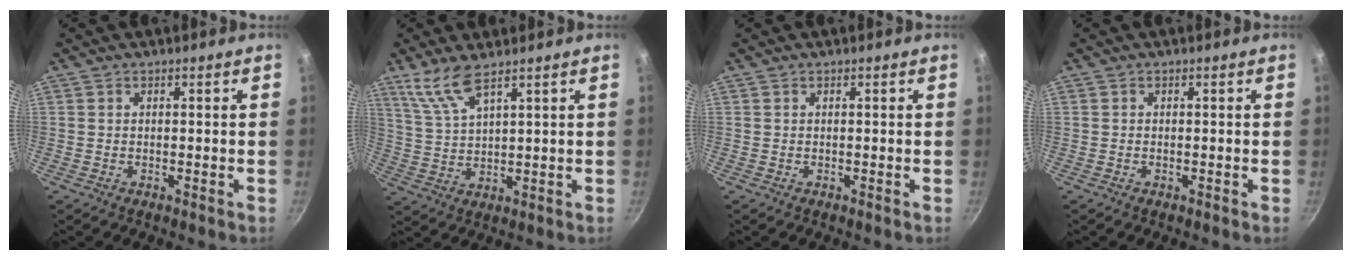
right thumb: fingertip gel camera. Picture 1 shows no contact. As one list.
[{"total": 6.9, "force": [5.0, 1.2, 4.7], "torque": [-0.100, -0.026, 0.115]}, {"total": 0.0}, {"total": 0.0}]